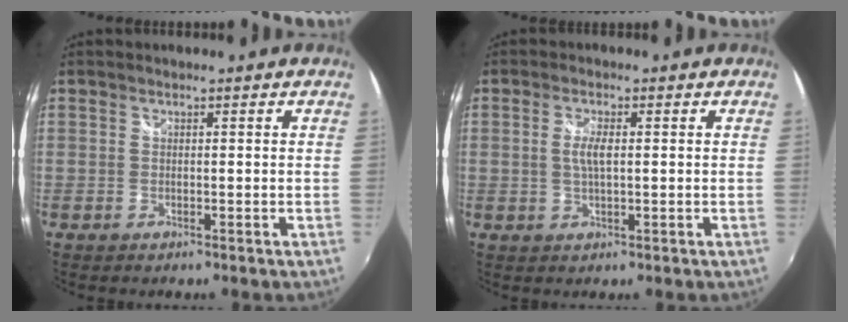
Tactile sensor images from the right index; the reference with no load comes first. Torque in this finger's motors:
{"motor_torque": [-0.14, 0.00, 0.08, 0.04]}